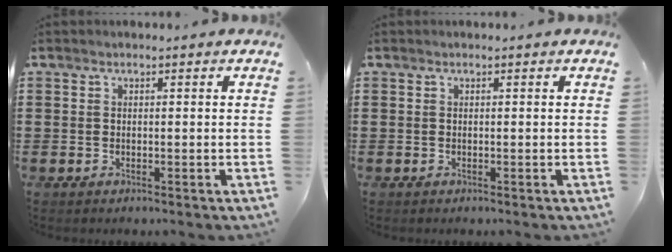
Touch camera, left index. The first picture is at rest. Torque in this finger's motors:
{"motor_torque": [0.00, 0.00, 0.00, 0.00]}